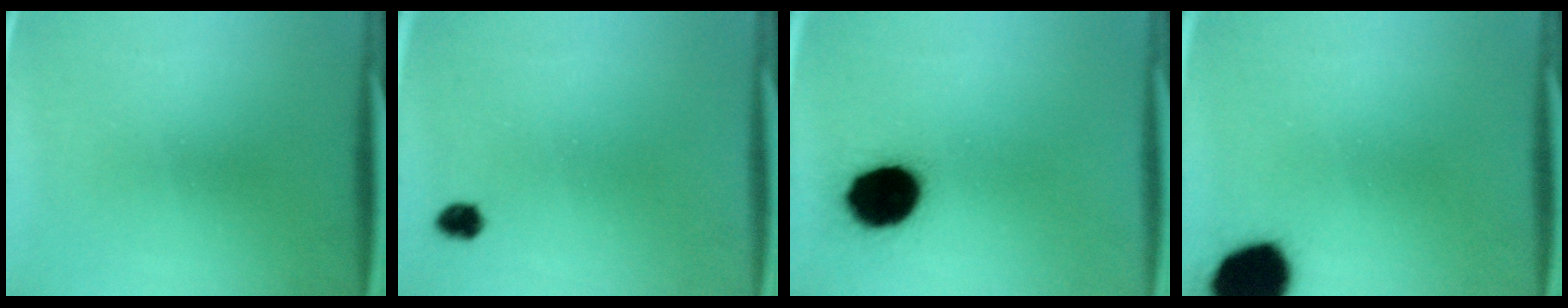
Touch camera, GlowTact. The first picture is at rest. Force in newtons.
{"total": 2.1}
{"total": 13.9}
{"total": 13.9}